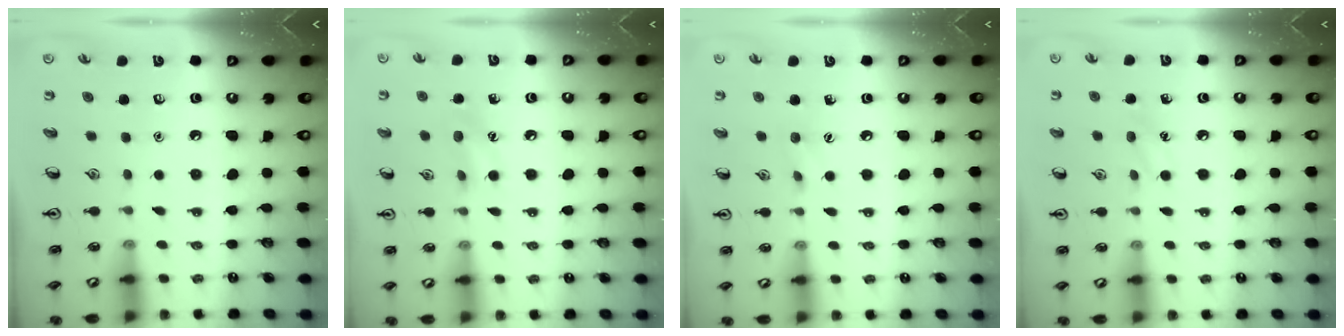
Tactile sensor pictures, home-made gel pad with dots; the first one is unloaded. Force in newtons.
{"total": 7.8, "press": 7.5, "slide": 2.0}
{"total": 4.2, "press": 4.0, "slide": 1.2}
{"total": 5.4, "press": 5.1, "slide": 1.6}